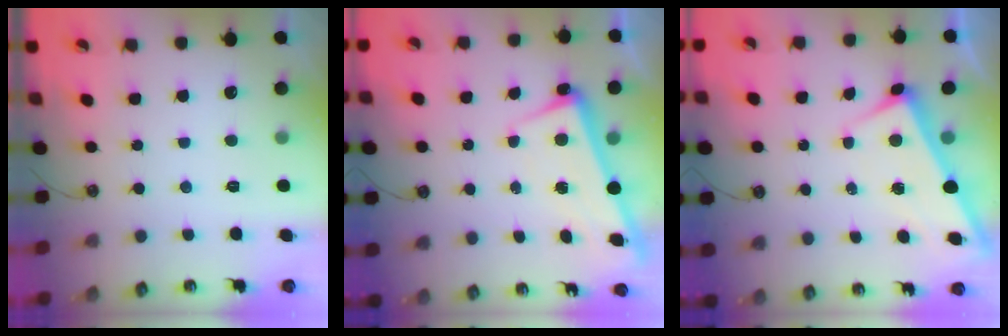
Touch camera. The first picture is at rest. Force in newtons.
{"total": 2.3, "press": 2.2, "slide": 0.9}
{"total": 4.6, "press": 4.6, "slide": 0.1}